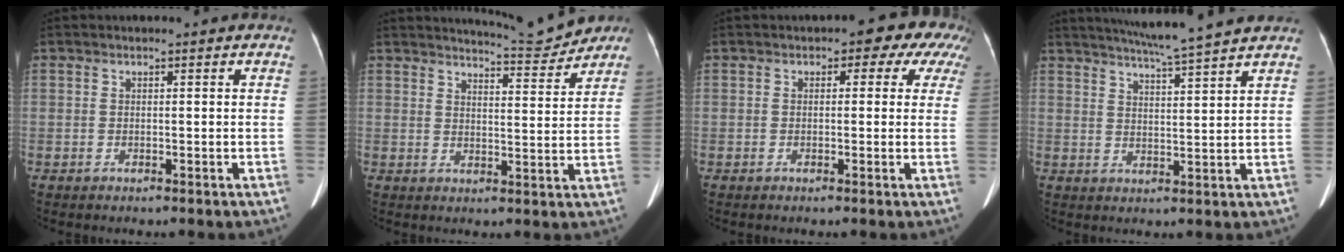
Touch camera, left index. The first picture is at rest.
{"total": 6.7, "force": [6.7, -0.1, 0.7], "torque": [-0.019, -0.015, 0.090]}
{"total": 5.9, "force": [3.0, 3.8, 3.4], "torque": [-0.022, 0.019, 0.018]}
{"total": 10.3, "force": [9.1, -1.6, 4.6], "torque": [-0.078, 0.003, 0.129]}